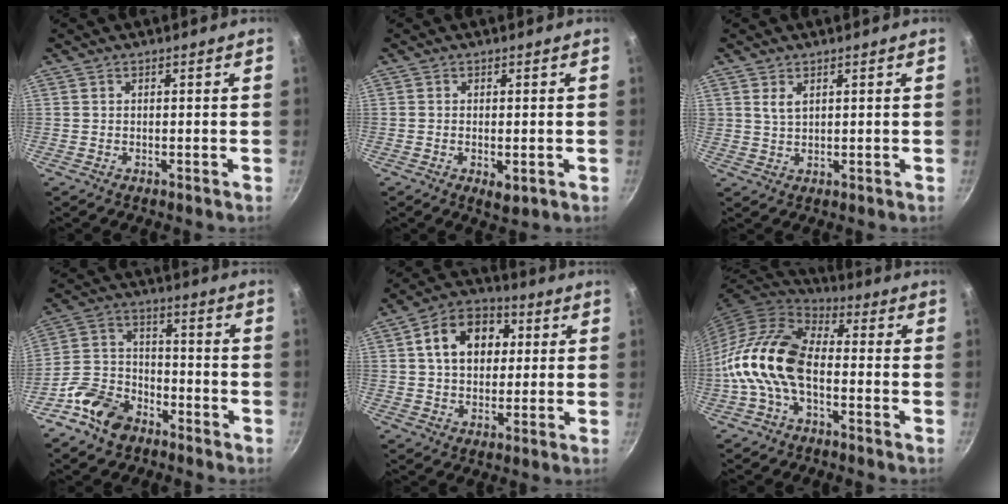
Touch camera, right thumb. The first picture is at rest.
{"total": 3.0, "force": [-0.8, 1.4, 2.5], "torque": [-0.041, -0.010, -0.010]}
{"total": 2.6, "force": [1.2, 1.5, 1.8], "torque": [-0.031, -0.005, 0.027]}
{"total": 11.5, "force": [-7.1, 7.4, 5.2], "torque": [-0.075, 0.062, -0.141]}
{"total": 13.4, "force": [3.1, 9.8, 8.6], "torque": [-0.110, 0.017, 0.038]}
{"total": 14.3, "force": [-3.3, 8.2, 11.2], "torque": [-0.204, 0.038, -0.079]}